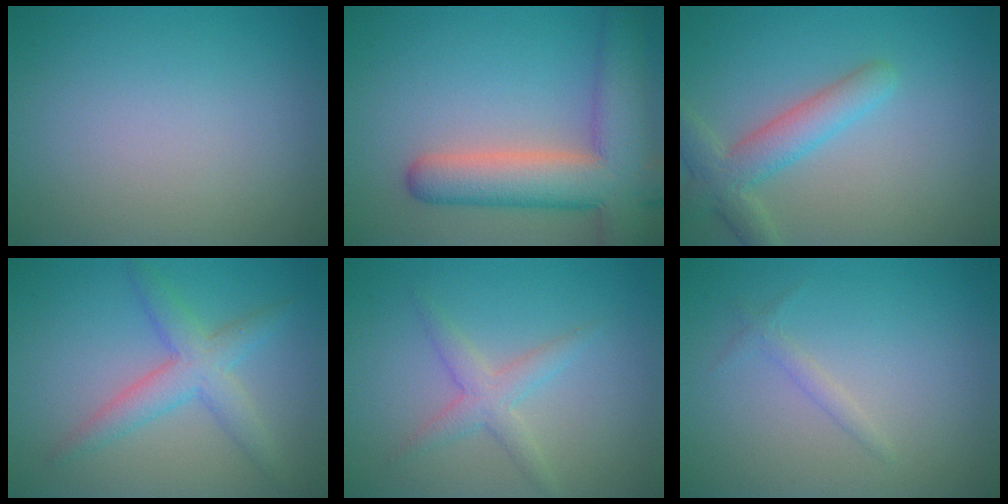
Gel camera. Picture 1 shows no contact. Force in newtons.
{"total": 9.1, "press": 9.0, "slide": 0.5}
{"total": 3.9, "press": 3.9, "slide": 0.4}
{"total": 3.8, "press": 3.8, "slide": 0.1}
{"total": 2.4, "press": 2.4, "slide": 0.1}
{"total": 0.9, "press": 0.9, "slide": 0.1}